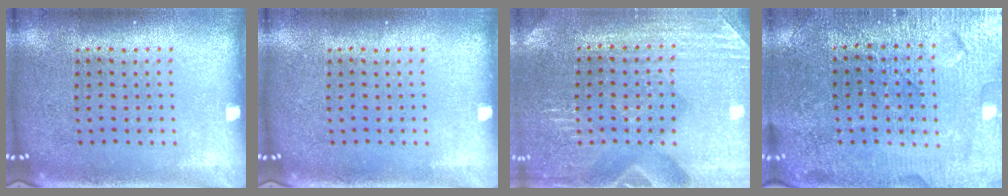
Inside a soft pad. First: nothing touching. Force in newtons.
{"total": 0.0}
{"total": 3.0, "press": 3.0, "slide": 0.2}
{"total": 3.2, "press": 3.2, "slide": 0.1}